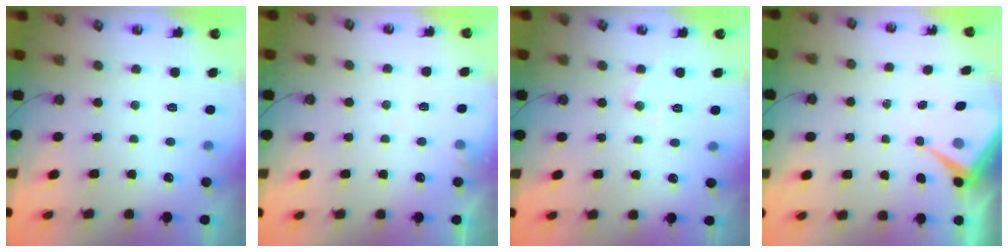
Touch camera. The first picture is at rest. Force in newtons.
{"total": 4.7, "press": 4.6, "slide": 0.7}
{"total": 7.2, "press": 7.2, "slide": 0.6}
{"total": 8.2, "press": 8.2, "slide": 0.6}